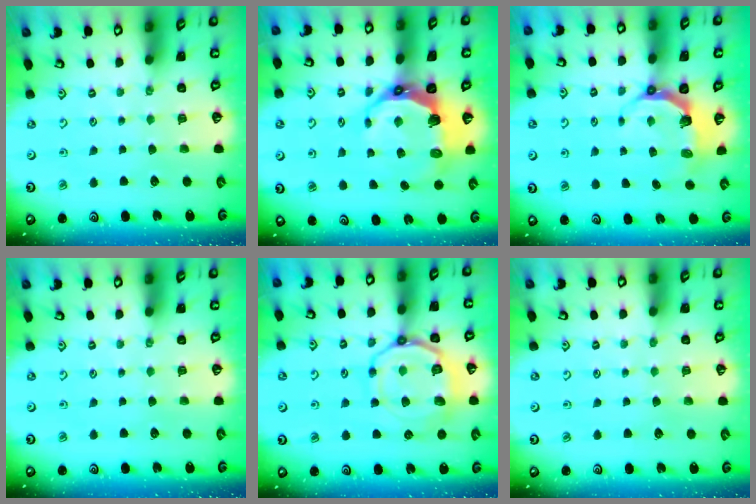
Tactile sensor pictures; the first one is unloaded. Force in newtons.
{"total": 10.5, "press": 8.8, "slide": 5.8}
{"total": 5.5, "press": 4.0, "slide": 3.7}
{"total": 0.0}
{"total": 14.0, "press": 13.9, "slide": 1.6}
{"total": 0.8, "press": 0.8, "slide": 0.1}